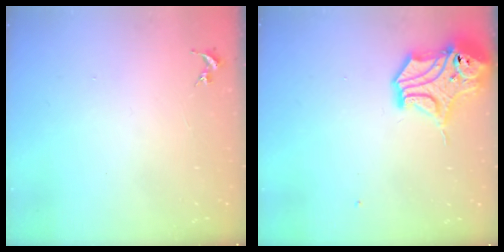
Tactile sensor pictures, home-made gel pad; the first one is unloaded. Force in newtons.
{"total": 14.8, "press": 14.7, "slide": 2.2}